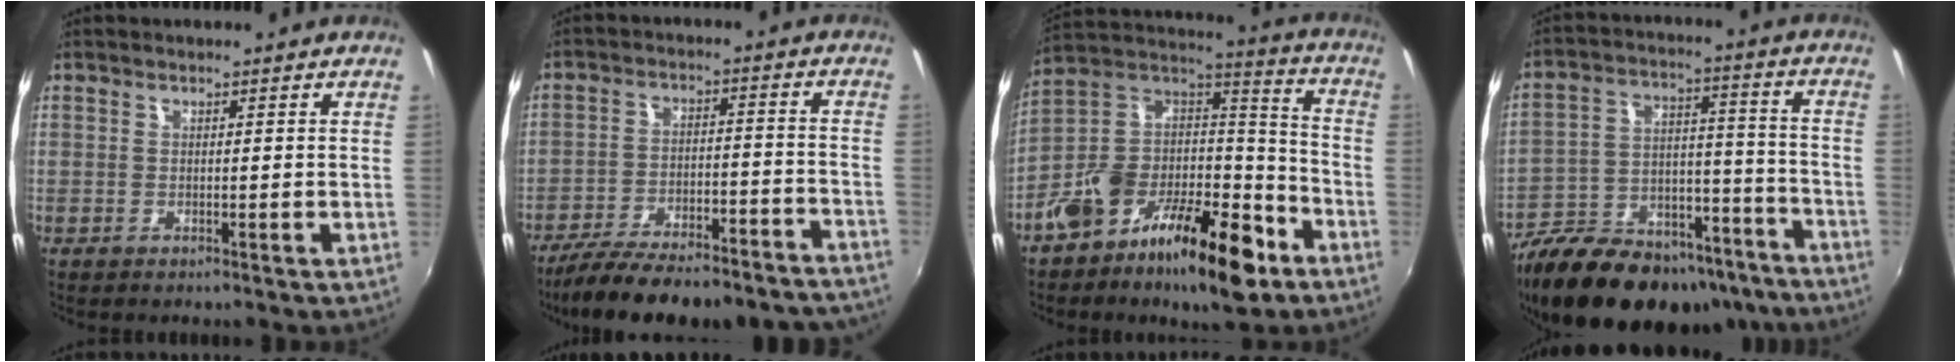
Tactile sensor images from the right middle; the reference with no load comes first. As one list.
[{"total": 25.4, "force": [-22.2, 5.9, 10.9], "torque": [-0.190, -0.018, -0.292]}, {"total": 20.7, "force": [-11.9, 9.2, 14.3], "torque": [-0.240, 0.023, -0.201]}, {"total": 28.9, "force": [-21.7, 12.6, 14.3], "torque": [-0.267, 0.010, -0.304]}]